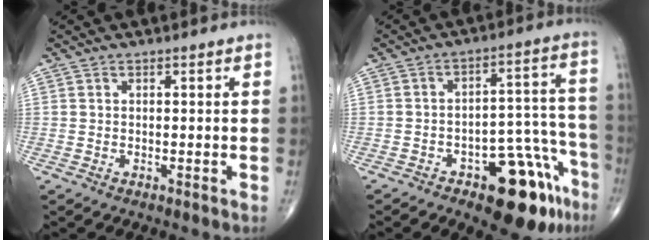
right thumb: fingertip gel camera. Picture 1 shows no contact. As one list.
[{"total": 15.8, "force": [-9.1, 6.8, 11.0], "torque": [-0.091, 0.080, -0.118]}]